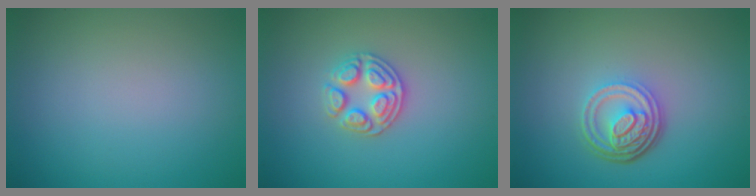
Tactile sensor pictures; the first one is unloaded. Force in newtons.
{"total": 3.0, "press": 2.8, "slide": 1.1}
{"total": 4.9, "press": 3.5, "slide": 3.4}